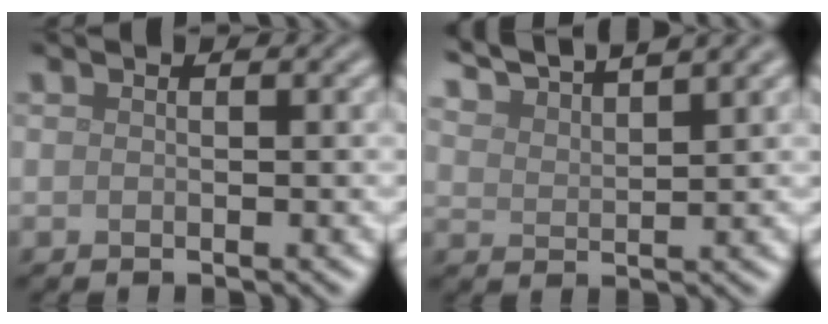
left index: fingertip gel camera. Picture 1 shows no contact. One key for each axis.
{"total": 5.9, "fx": 5.3, "fy": 0.9, "fz": 2.4, "tx": -0.034, "ty": 0.017, "tz": 0.077}